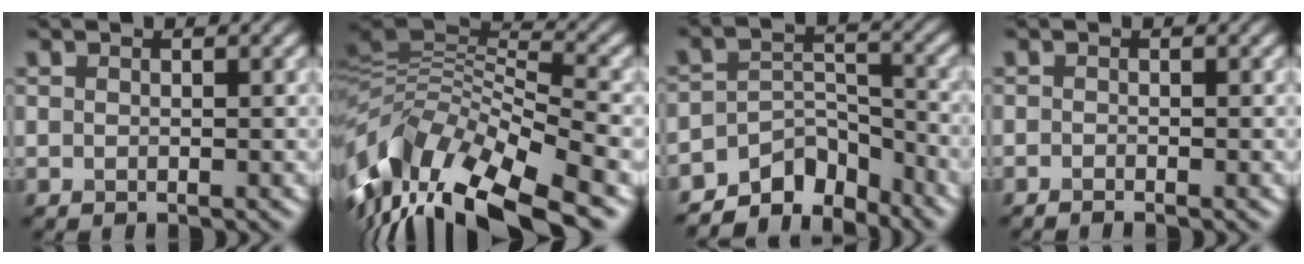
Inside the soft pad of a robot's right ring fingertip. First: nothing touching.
{"total": 13.1, "force": [-6.0, 5.6, 10.2], "torque": [-0.216, 0.010, -0.110]}
{"total": 6.5, "force": [-5.5, 2.7, 2.2], "torque": [-0.022, -0.003, -0.098]}
{"total": 0.6, "force": [-0.5, 0.0, 0.3], "torque": [-0.004, -0.002, -0.011]}